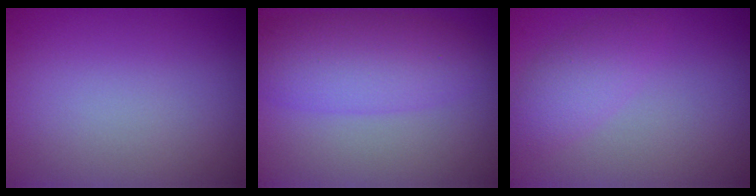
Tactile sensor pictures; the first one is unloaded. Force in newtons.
{"total": 5.4, "press": 5.4, "slide": 0.2}
{"total": 2.5, "press": 2.5, "slide": 0.1}